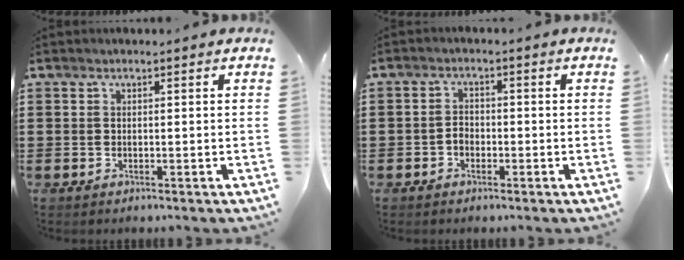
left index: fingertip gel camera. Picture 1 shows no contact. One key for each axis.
{"total": 1.8, "fx": -0.7, "fy": 1.3, "fz": 1.0, "tx": -0.023, "ty": 0.004, "tz": -0.016}